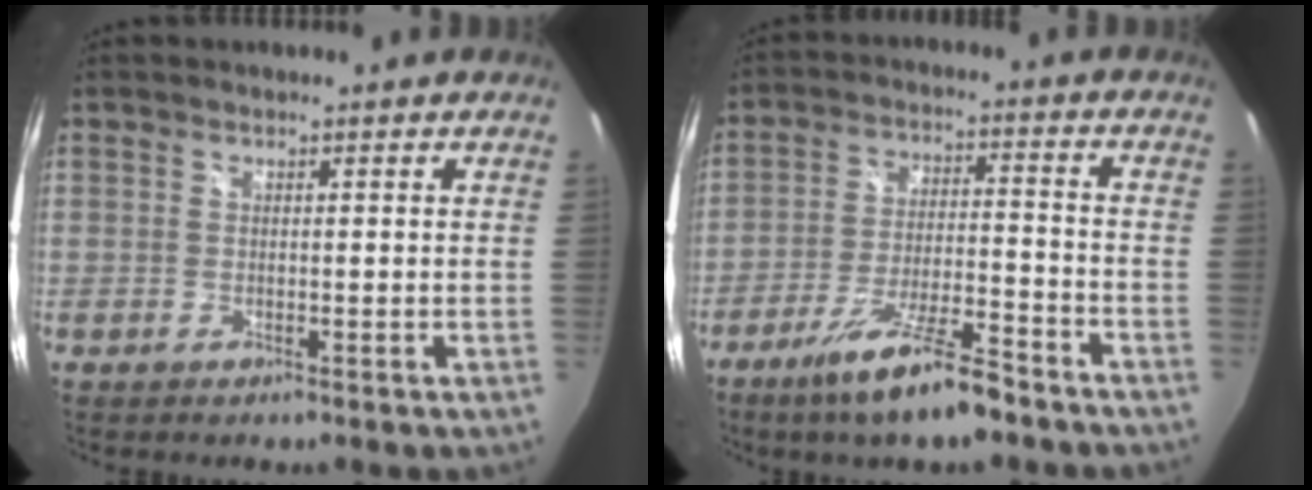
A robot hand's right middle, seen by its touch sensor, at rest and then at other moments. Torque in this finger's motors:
{"motor_torque": [1.10, -1.04, 0.65, 0.21]}